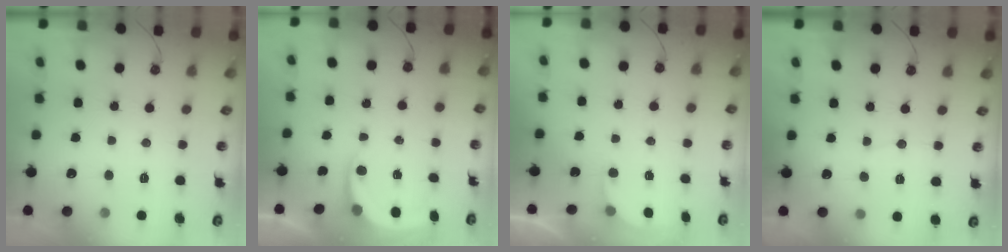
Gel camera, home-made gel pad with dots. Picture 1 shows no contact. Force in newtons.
{"total": 5.8, "press": 5.8, "slide": 0.3}
{"total": 2.3, "press": 2.1, "slide": 0.8}
{"total": 3.3, "press": 3.2, "slide": 0.5}